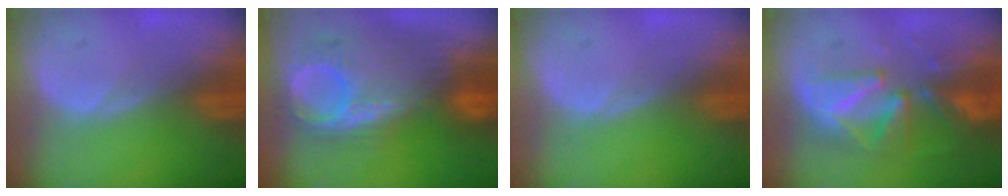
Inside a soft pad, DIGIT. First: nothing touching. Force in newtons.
{"total": 11.8, "press": 10.6, "slide": 5.1}
{"total": 0.0}
{"total": 9.7, "press": 8.6, "slide": 4.4}